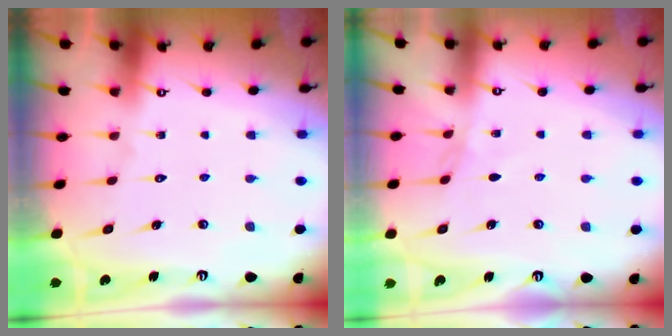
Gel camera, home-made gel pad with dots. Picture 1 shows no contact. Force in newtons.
{"total": 2.9, "press": 2.9, "slide": 0.4}